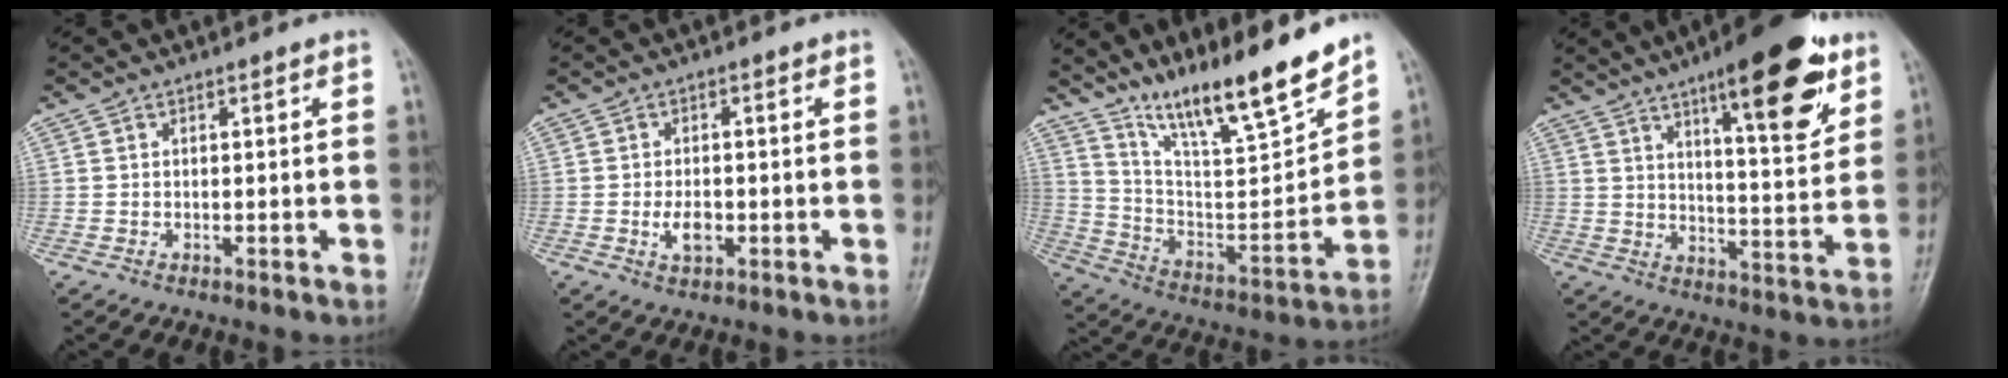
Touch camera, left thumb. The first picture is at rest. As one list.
[{"total": 3.8, "force": [-1.0, 2.3, 2.8], "torque": [-0.043, -0.001, -0.017]}, {"total": 18.9, "force": [15.0, 2.5, 11.3], "torque": [-0.154, -0.086, 0.268]}, {"total": 18.2, "force": [10.4, 5.3, 14.0], "torque": [-0.168, -0.050, 0.154]}]